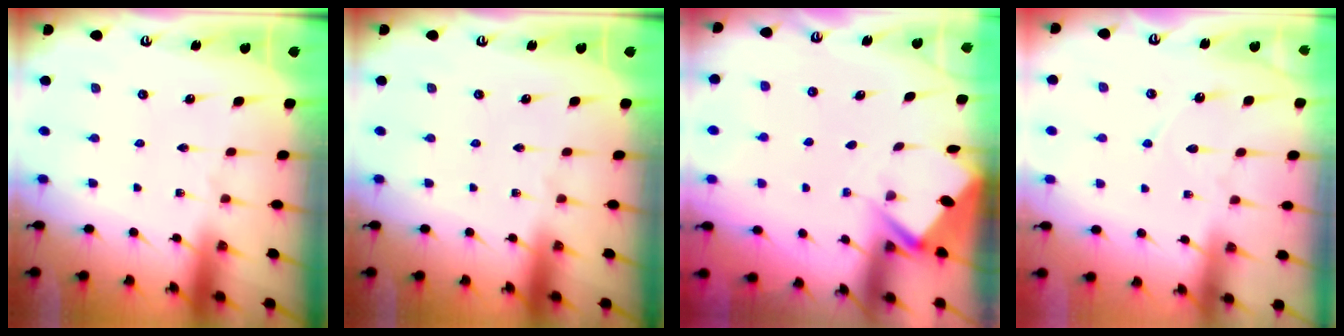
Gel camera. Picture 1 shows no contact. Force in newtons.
{"total": 0.0}
{"total": 2.8, "press": 2.8, "slide": 0.4}
{"total": 4.6, "press": 4.5, "slide": 0.7}